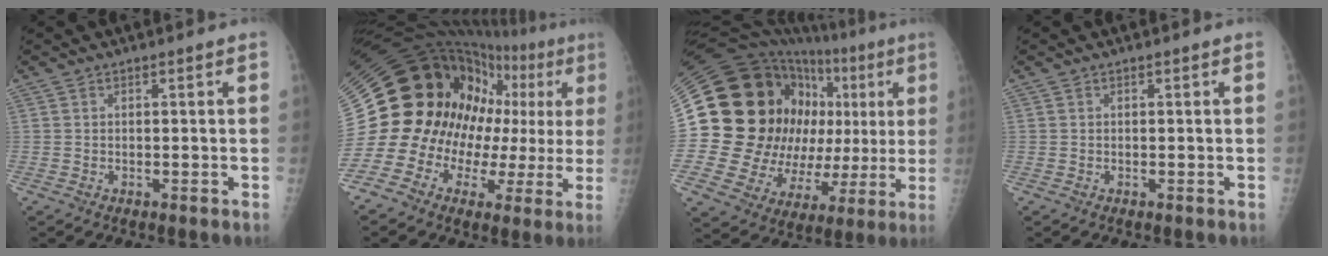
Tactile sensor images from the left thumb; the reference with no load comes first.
{"total": 28.7, "force": [2.0, 18.8, 21.6], "torque": [-0.337, 0.050, 0.033]}
{"total": 34.2, "force": [4.5, 20.4, 27.1], "torque": [-0.399, 0.044, 0.088]}
{"total": 0.0}